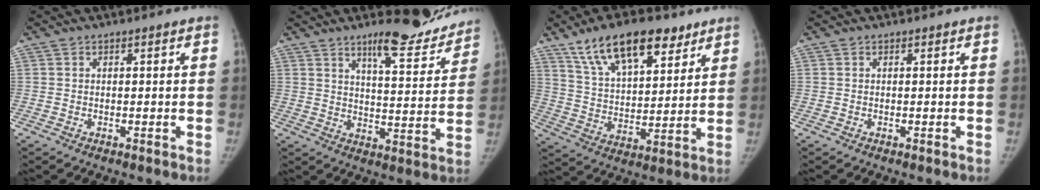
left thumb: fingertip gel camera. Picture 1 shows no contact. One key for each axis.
{"total": 12.9, "fx": 10.9, "fy": 2.9, "fz": 6.3, "tx": -0.056, "ty": -0.076, "tz": 0.155}
{"total": 17.9, "fx": 11.5, "fy": 7.9, "fz": 11.2, "tx": -0.151, "ty": -0.039, "tz": 0.201}
{"total": 0.0}